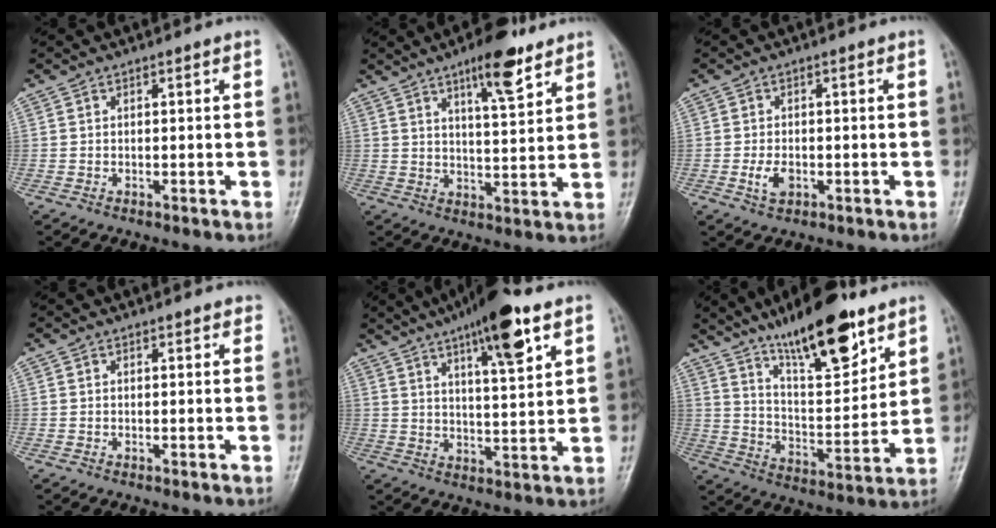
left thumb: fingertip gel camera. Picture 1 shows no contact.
{"total": 9.6, "force": [6.2, 2.6, 6.8], "torque": [-0.092, -0.037, 0.096]}
{"total": 3.2, "force": [-0.9, 2.0, 2.4], "torque": [-0.045, -0.001, -0.013]}
{"total": 2.1, "force": [1.9, 0.6, 0.7], "torque": [0.003, -0.003, 0.016]}
{"total": 14.7, "force": [8.5, 3.4, 11.5], "torque": [-0.165, -0.029, 0.133]}
{"total": 18.8, "force": [12.8, 5.7, 12.5], "torque": [-0.166, -0.069, 0.220]}